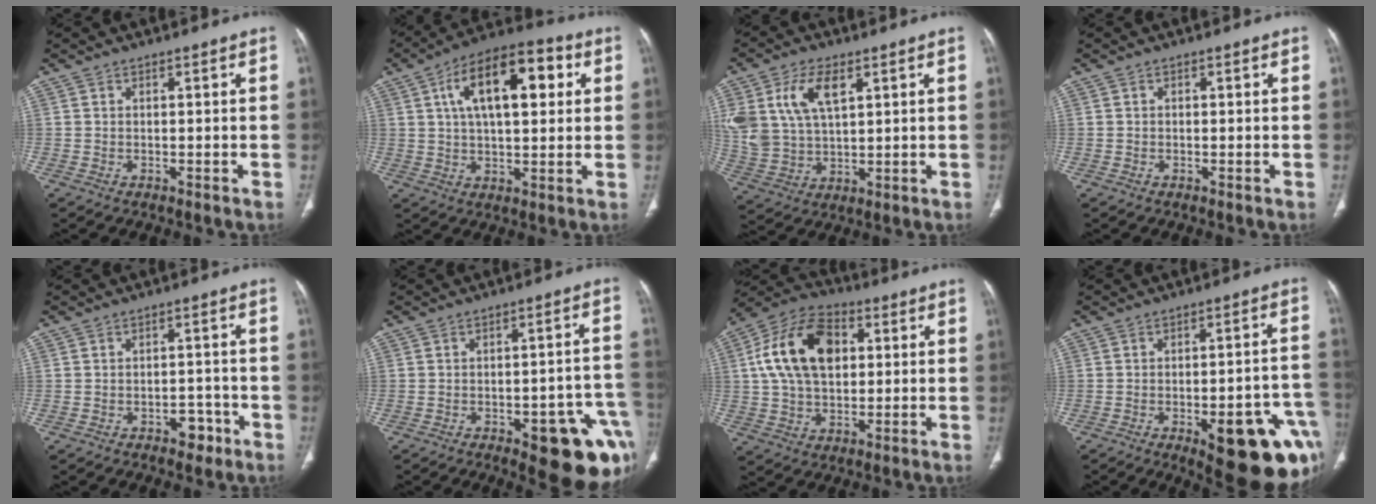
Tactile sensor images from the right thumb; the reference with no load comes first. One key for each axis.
{"total": 17.0, "fx": 5.0, "fy": 8.0, "fz": 14.2, "tx": -0.209, "ty": 0.016, "tz": 0.073}
{"total": 13.4, "fx": 5.3, "fy": 7.6, "fz": 9.7, "tx": -0.200, "ty": -0.007, "tz": 0.115}
{"total": 0.0}
{"total": 4.0, "fx": -2.2, "fy": 2.5, "fz": 2.2, "tx": -0.012, "ty": 0.018, "tz": -0.028}
{"total": 16.6, "fx": -7.3, "fy": 6.1, "fz": 13.6, "tx": -0.100, "ty": 0.038, "tz": -0.075}
{"total": 17.1, "fx": 3.4, "fy": 11.0, "fz": 12.6, "tx": -0.213, "ty": 0.016, "tz": 0.055}
{"total": 20.2, "fx": -8.4, "fy": 7.1, "fz": 16.9, "tx": -0.138, "ty": 0.033, "tz": -0.091}